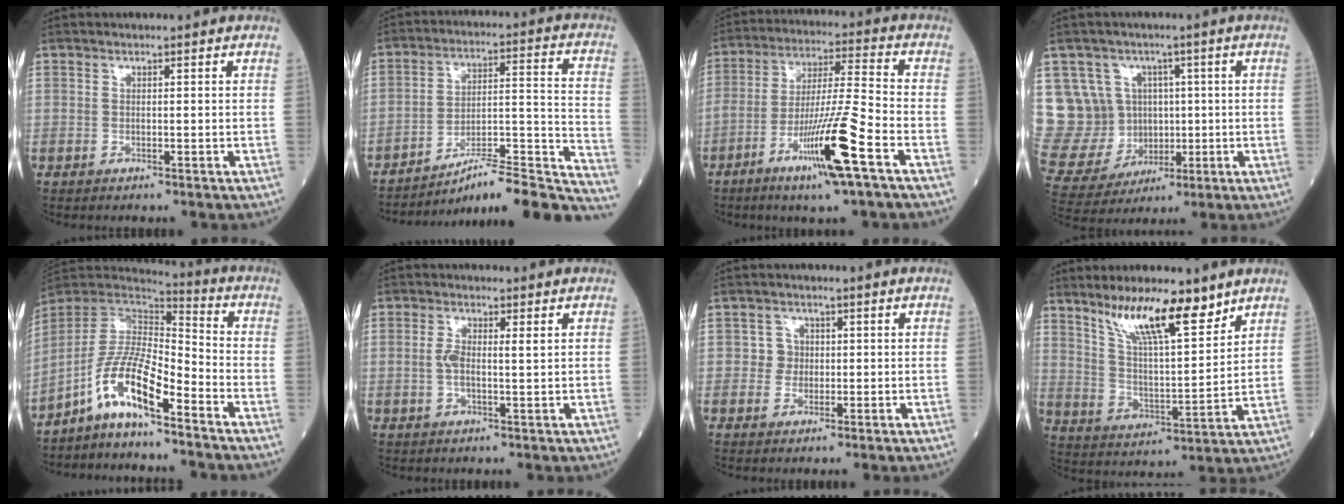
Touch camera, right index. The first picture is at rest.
{"total": 22.0, "force": [-19.7, 0.6, 9.6], "torque": [-0.078, 0.023, -0.286]}
{"total": 13.3, "force": [-6.5, -0.5, 11.7], "torque": [-0.220, -0.016, -0.117]}
{"total": 14.2, "force": [2.8, 13.3, 4.1], "torque": [-0.115, 0.055, 0.083]}
{"total": 10.7, "force": [-6.4, 2.0, 8.4], "torque": [-0.172, 0.010, -0.126]}
{"total": 3.4, "force": [0.6, 0.9, 3.2], "torque": [-0.066, 0.008, 0.011]}
{"total": 2.0, "force": [0.0, 2.0, 0.2], "torque": [0.005, 0.006, -0.004]}
{"total": 12.6, "force": [9.1, 2.2, 8.4], "torque": [-0.151, -0.003, 0.166]}